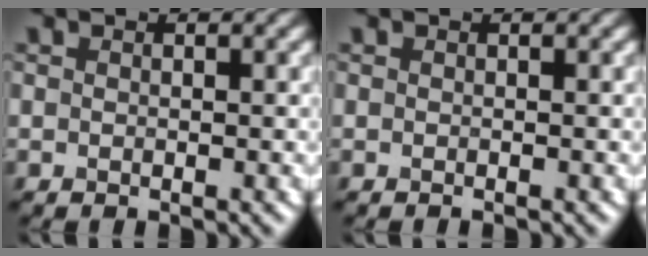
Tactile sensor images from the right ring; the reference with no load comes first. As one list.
[{"total": 0.0}]